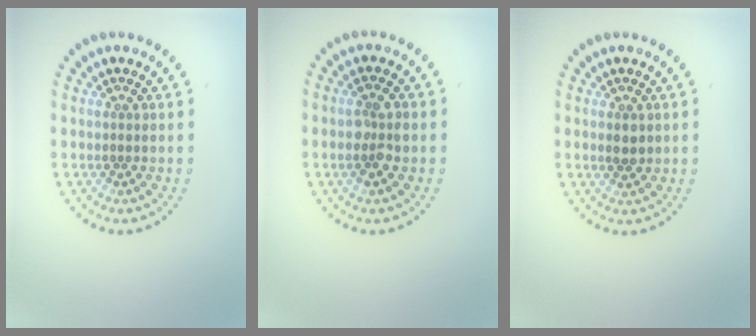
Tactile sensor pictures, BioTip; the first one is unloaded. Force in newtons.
{"total": 2.5, "press": 2.4, "slide": 0.6}
{"total": 1.5, "press": 1.4, "slide": 0.2}